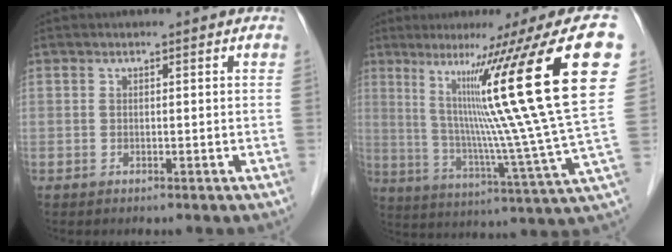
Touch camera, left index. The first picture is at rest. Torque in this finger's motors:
{"motor_torque": [0.97, -0.38, 0.72, 0.21]}